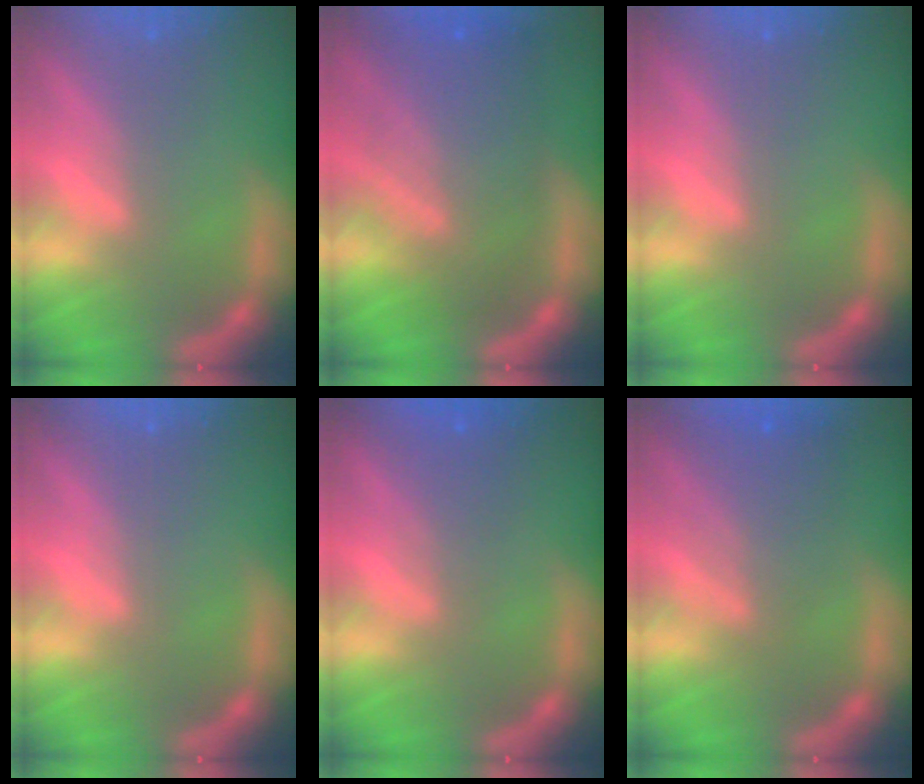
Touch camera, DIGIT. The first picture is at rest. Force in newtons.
{"total": 9.1}
{"total": 0.0}
{"total": 0.0}
{"total": 2.4}
{"total": 4.5}